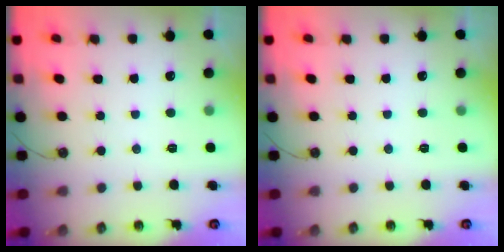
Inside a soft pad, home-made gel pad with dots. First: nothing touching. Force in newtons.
{"total": 0.0}